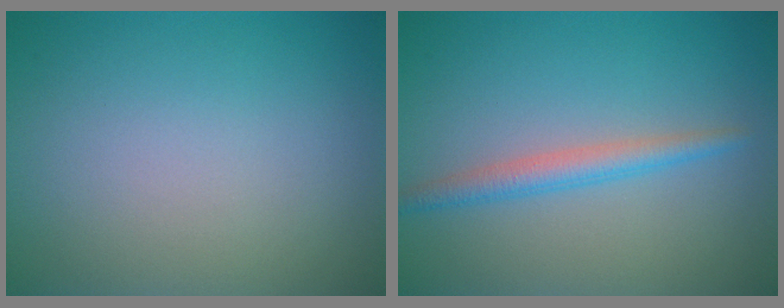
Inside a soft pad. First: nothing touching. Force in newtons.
{"total": 2.3, "press": 2.3, "slide": 0.1}